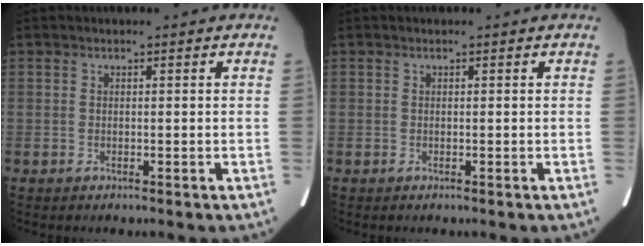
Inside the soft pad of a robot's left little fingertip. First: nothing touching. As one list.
[{"total": 0.0}]